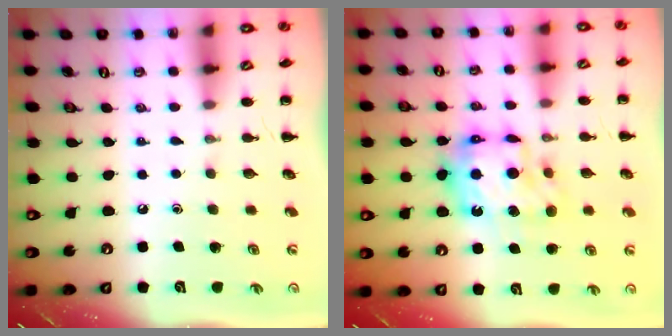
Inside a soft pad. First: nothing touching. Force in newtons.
{"total": 13.6, "press": 13.5, "slide": 1.5}